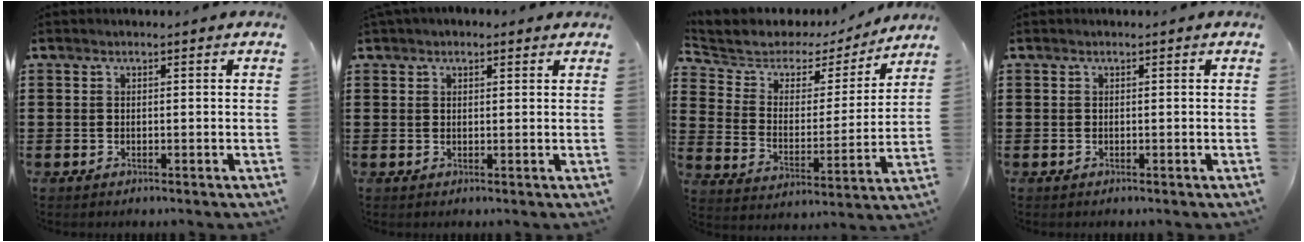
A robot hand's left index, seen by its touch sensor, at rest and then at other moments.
{"total": 1.6, "force": [1.2, 0.8, 0.5], "torque": [-0.013, 0.005, 0.024]}
{"total": 4.7, "force": [3.9, 2.6, 0.4], "torque": [-0.044, -0.029, 0.060]}
{"total": 0.0}